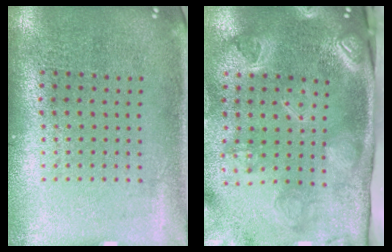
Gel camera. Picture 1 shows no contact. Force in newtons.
{"total": 4.2, "press": 3.0, "slide": 2.9}